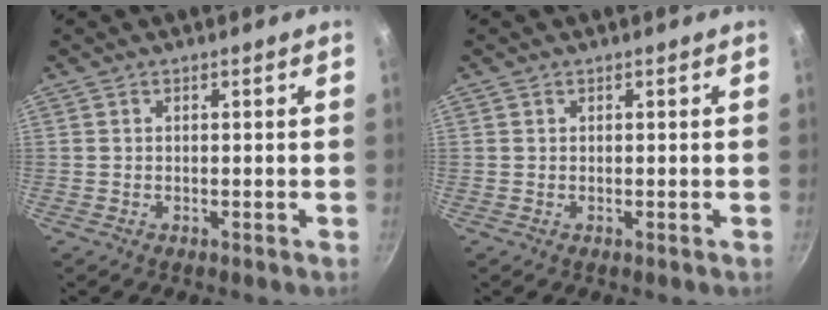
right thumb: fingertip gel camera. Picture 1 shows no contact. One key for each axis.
{"total": 0.0}